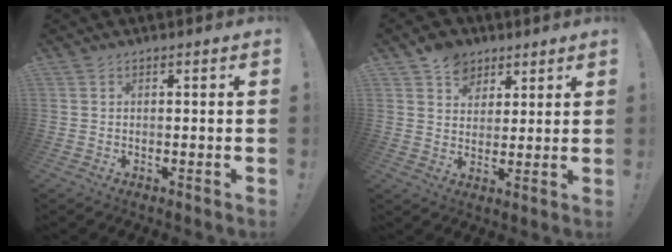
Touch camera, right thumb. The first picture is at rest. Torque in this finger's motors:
{"motor_torque": [0.45, 0.63, 0.51, 0.26, 0.01]}